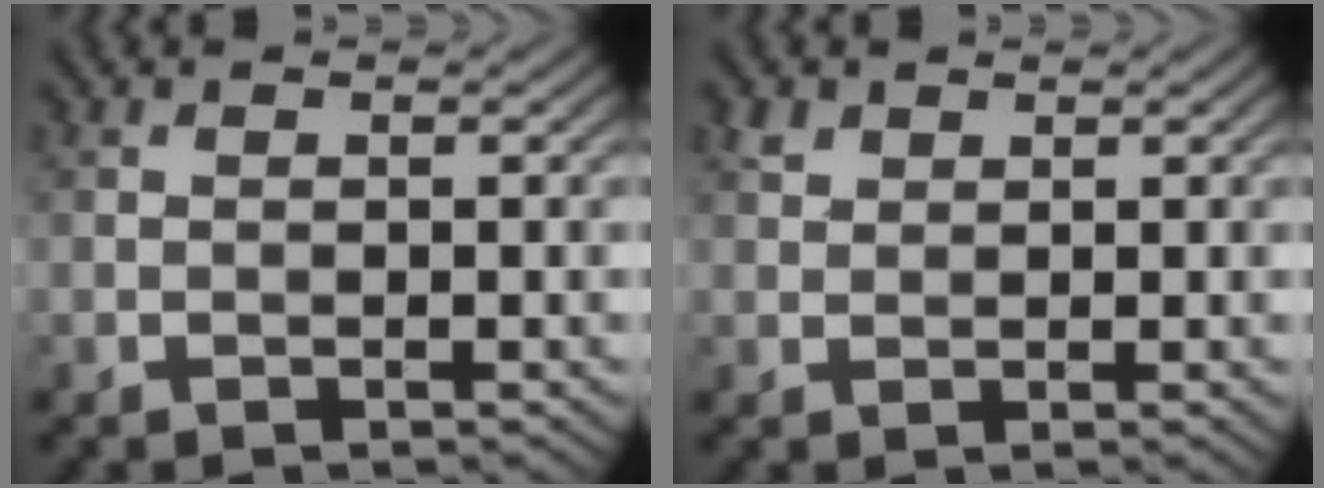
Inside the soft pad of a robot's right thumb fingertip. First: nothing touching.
{"total": 1.4, "force": [1.0, 0.9, 0.4], "torque": [-0.010, 0.003, 0.021]}